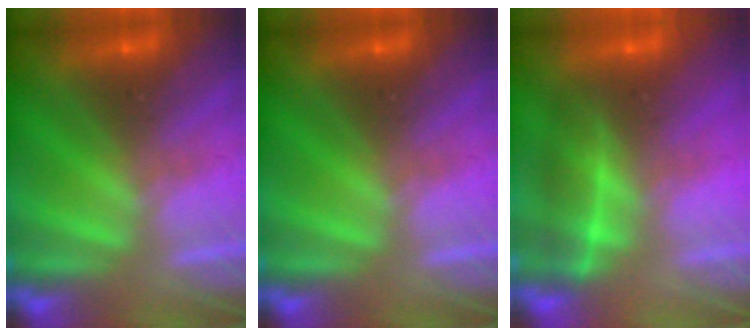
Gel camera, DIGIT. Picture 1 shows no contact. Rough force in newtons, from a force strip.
{"total": 0.0}
{"total": 2.1}